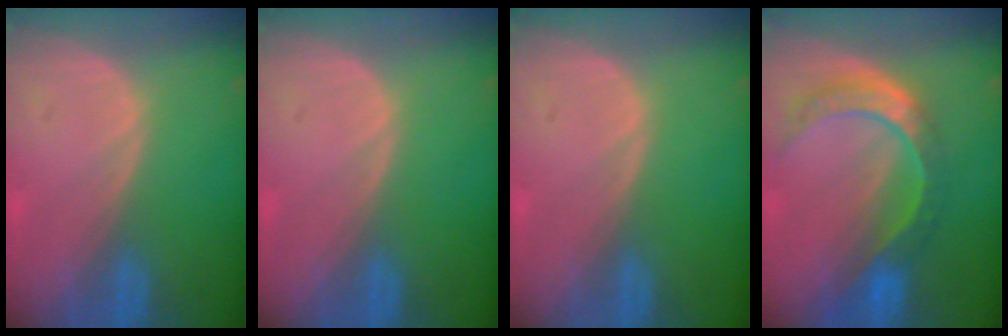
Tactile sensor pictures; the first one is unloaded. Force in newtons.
{"total": 0.0}
{"total": 0.0}
{"total": 8.7, "press": 7.3, "slide": 4.7}